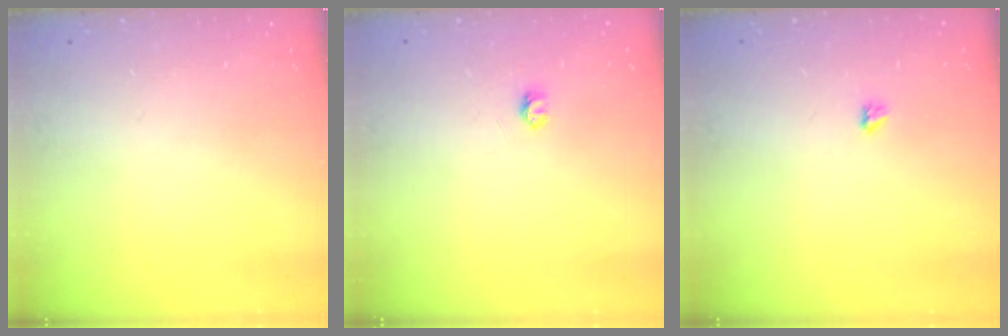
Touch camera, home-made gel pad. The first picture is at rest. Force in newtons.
{"total": 3.3, "press": 3.3, "slide": 0.2}
{"total": 2.9, "press": 2.9, "slide": 0.5}